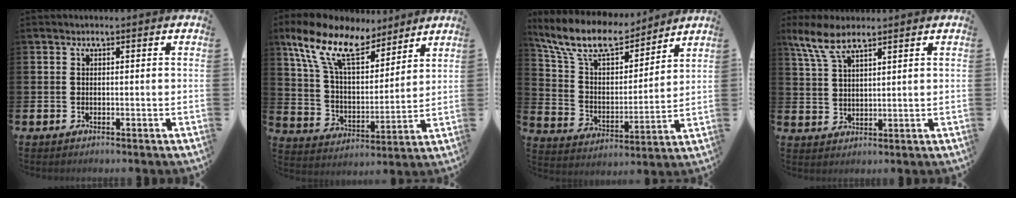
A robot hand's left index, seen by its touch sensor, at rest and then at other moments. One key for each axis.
{"total": 12.9, "fx": 10.2, "fy": 4.8, "fz": 6.2, "tx": -0.156, "ty": -0.049, "tz": 0.182}
{"total": 10.6, "fx": 9.3, "fy": 3.6, "fz": 3.7, "tx": -0.116, "ty": -0.060, "tz": 0.166}
{"total": 5.8, "fx": 4.7, "fy": 1.5, "fz": 3.0, "tx": -0.071, "ty": -0.013, "tz": 0.085}